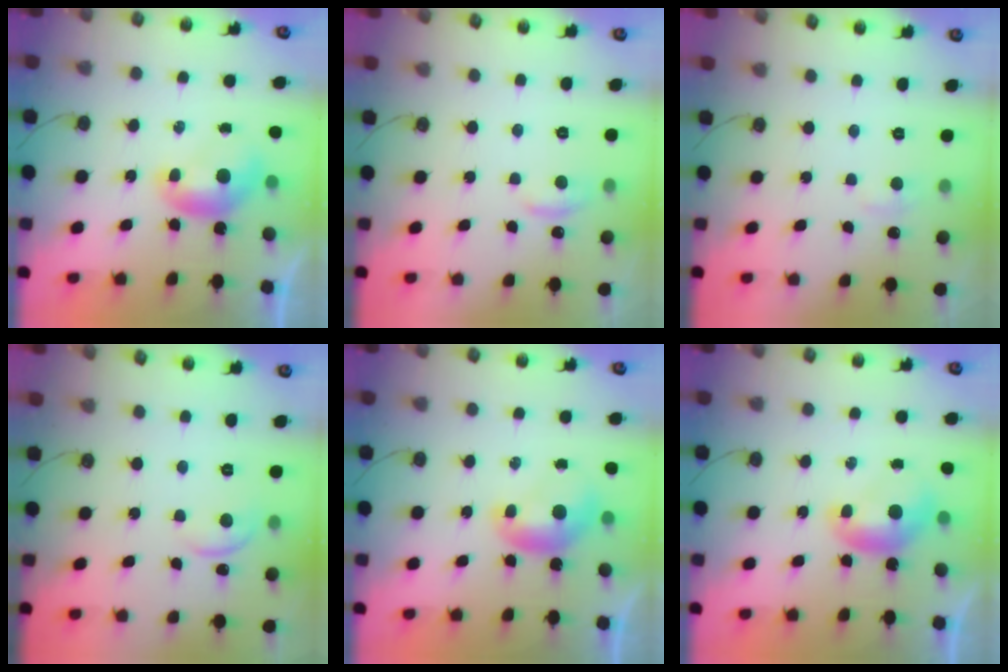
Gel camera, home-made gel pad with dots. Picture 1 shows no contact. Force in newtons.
{"total": 1.7, "press": 1.6, "slide": 0.7}
{"total": 2.1, "press": 2.0, "slide": 0.6}
{"total": 2.2, "press": 2.2, "slide": 0.5}
{"total": 0.0}
{"total": 0.0}